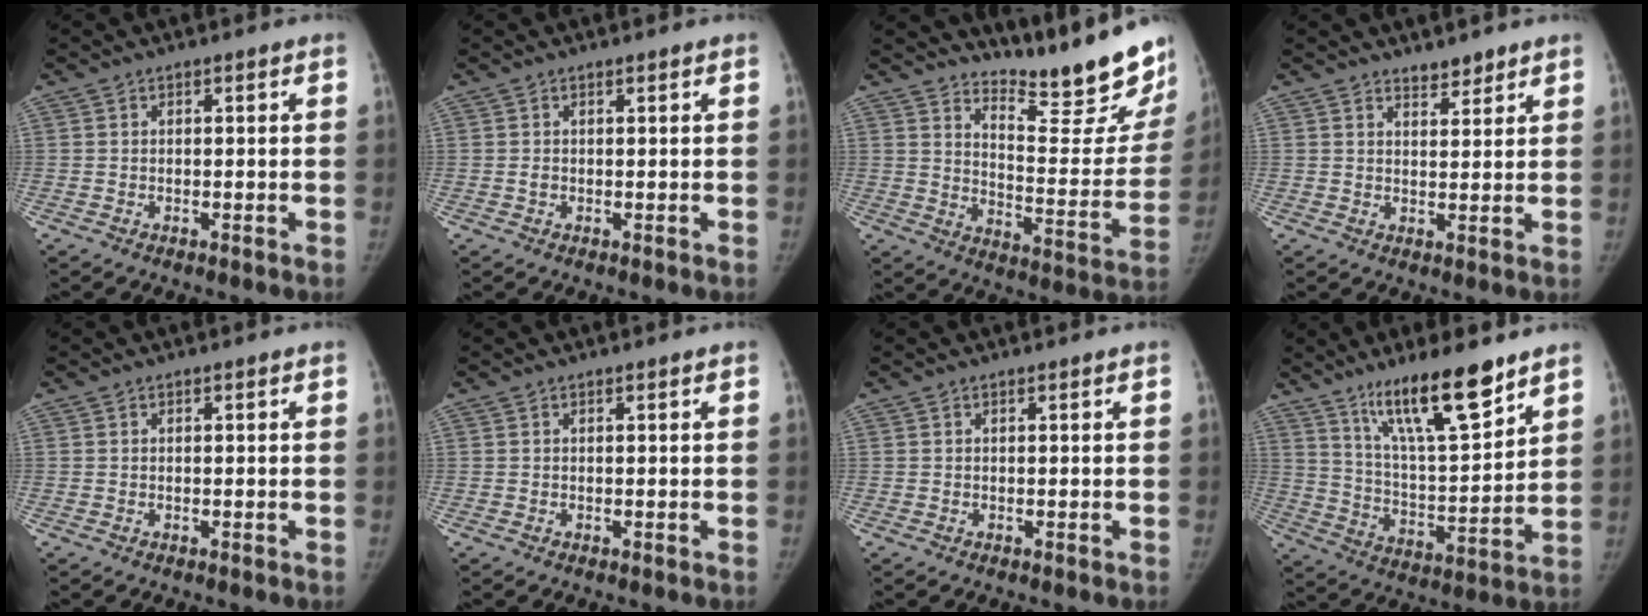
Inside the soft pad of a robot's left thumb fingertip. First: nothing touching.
{"total": 0.6, "force": [0.2, 0.4, 0.4], "torque": [-0.007, -0.001, 0.005]}
{"total": 20.3, "force": [17.8, 3.3, 9.2], "torque": [-0.095, -0.163, 0.242]}
{"total": 3.2, "force": [2.8, 1.1, 1.0], "torque": [-0.003, -0.023, 0.045]}
{"total": 0.0}
{"total": 0.0}
{"total": 0.0}
{"total": 17.1, "force": [11.8, 3.7, 11.8], "torque": [-0.178, -0.073, 0.215]}